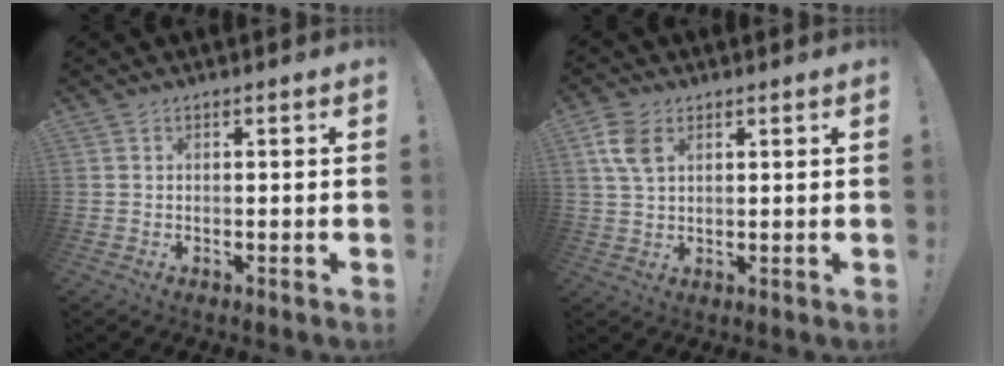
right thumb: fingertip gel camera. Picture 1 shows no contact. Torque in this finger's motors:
{"motor_torque": [0.03, 0.05, 0.16, 0.13, 0.01]}